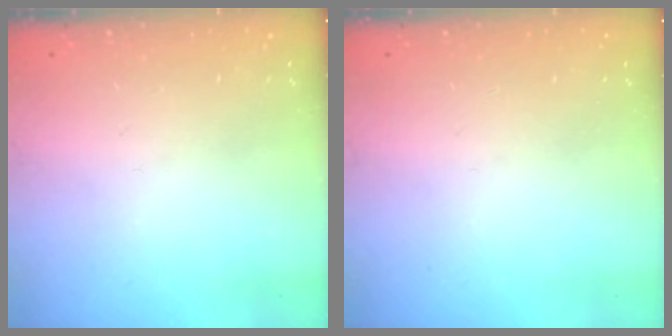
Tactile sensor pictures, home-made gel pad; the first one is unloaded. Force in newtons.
{"total": 0.0}